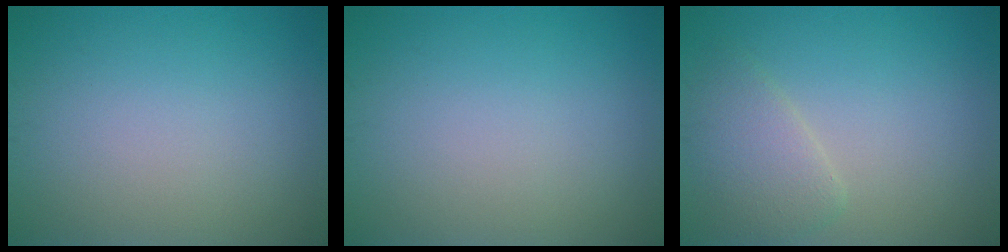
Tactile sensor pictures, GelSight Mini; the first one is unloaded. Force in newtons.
{"total": 0.0}
{"total": 2.9, "press": 2.8, "slide": 0.4}